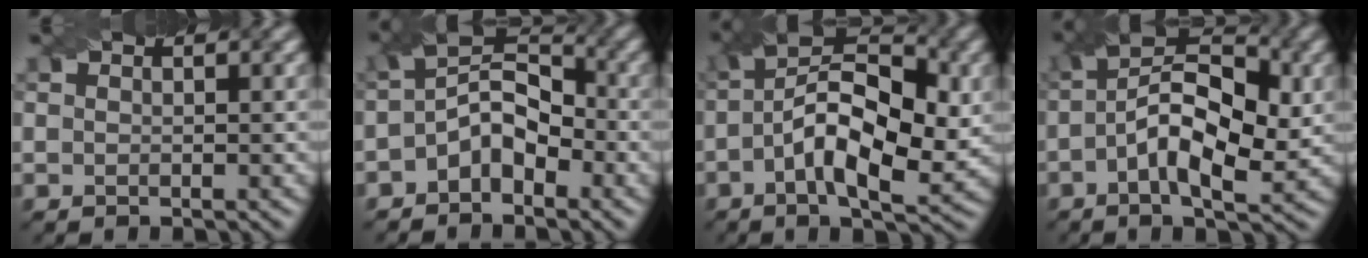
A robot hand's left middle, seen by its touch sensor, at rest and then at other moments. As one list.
[{"total": 5.0, "force": [-1.8, 3.1, 3.5], "torque": [-0.057, 0.011, -0.040]}, {"total": 10.6, "force": [-0.7, 4.8, 9.4], "torque": [-0.161, 0.012, -0.016]}, {"total": 9.2, "force": [-0.5, 4.3, 8.1], "torque": [-0.143, 0.016, -0.013]}]